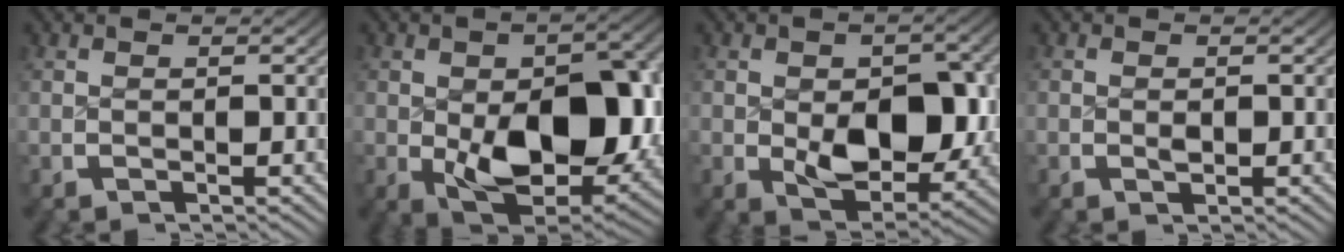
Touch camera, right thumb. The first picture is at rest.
{"total": 13.2, "force": [-1.5, 8.1, 10.3], "torque": [-0.190, -0.061, 0.004]}
{"total": 8.5, "force": [-0.8, 5.6, 6.4], "torque": [-0.123, -0.045, 0.005]}
{"total": 0.9, "force": [-0.3, 0.8, 0.4], "torque": [-0.006, -0.010, -0.001]}